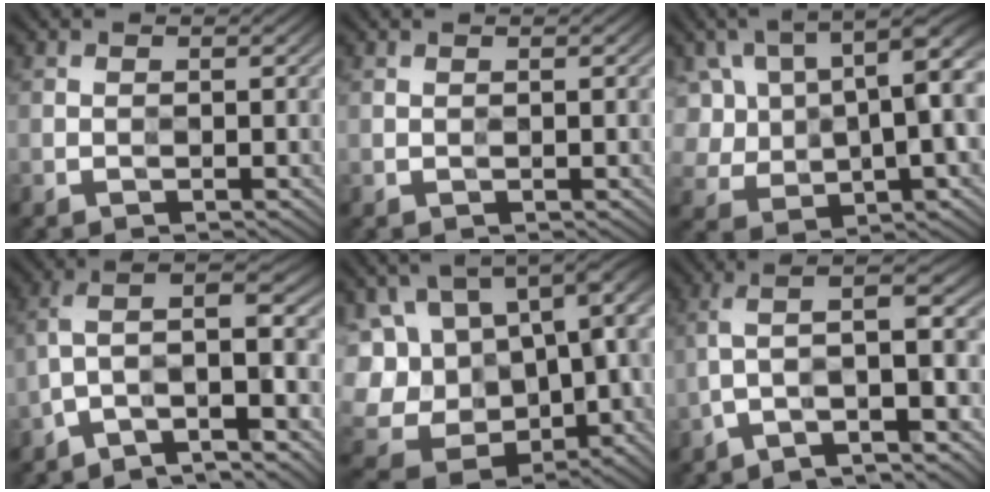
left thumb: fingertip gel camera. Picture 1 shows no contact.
{"total": 0.6, "force": [0.2, 0.0, 0.5], "torque": [-0.010, 0.003, 0.003]}
{"total": 15.3, "force": [3.5, 8.5, 12.3], "torque": [-0.248, 0.004, 0.067]}
{"total": 9.5, "force": [-4.3, 2.8, 8.0], "torque": [-0.136, 0.019, -0.086]}
{"total": 18.3, "force": [0.1, 13.2, 12.8], "torque": [-0.267, -0.016, 0.054]}
{"total": 7.5, "force": [-3.0, 1.7, 6.7], "torque": [-0.110, 0.025, -0.068]}